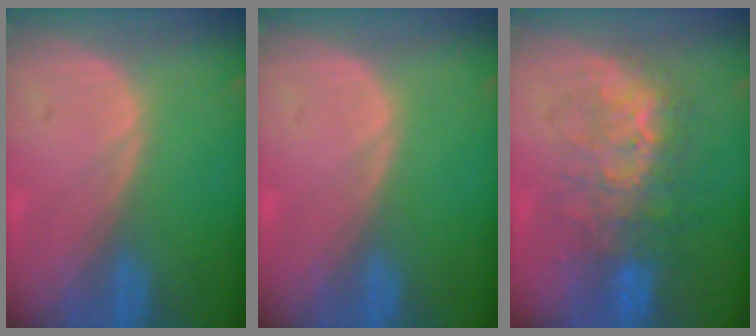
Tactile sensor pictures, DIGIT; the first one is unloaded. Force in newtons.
{"total": 0.0}
{"total": 8.2, "press": 8.0, "slide": 1.9}